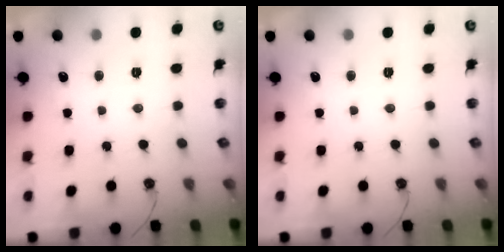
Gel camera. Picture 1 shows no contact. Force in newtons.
{"total": 0.0}